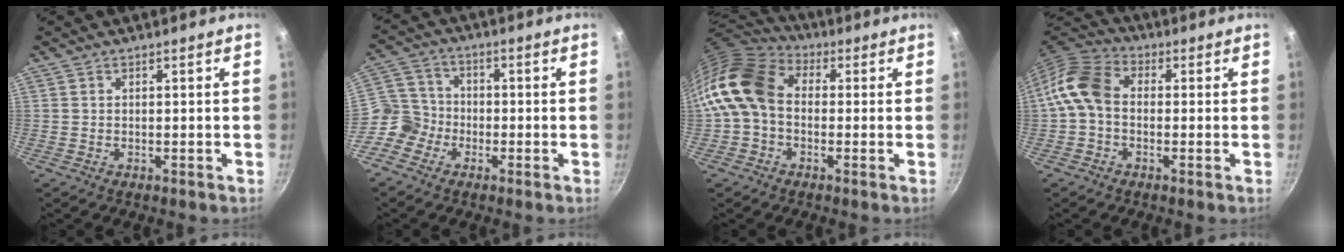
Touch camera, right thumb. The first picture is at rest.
{"total": 6.9, "force": [-3.3, 5.8, 1.6], "torque": [0.001, 0.036, -0.084]}
{"total": 13.8, "force": [-0.4, 10.3, 9.1], "torque": [-0.154, 0.032, -0.028]}
{"total": 9.0, "force": [-0.7, 6.7, 6.0], "torque": [-0.106, 0.030, -0.035]}